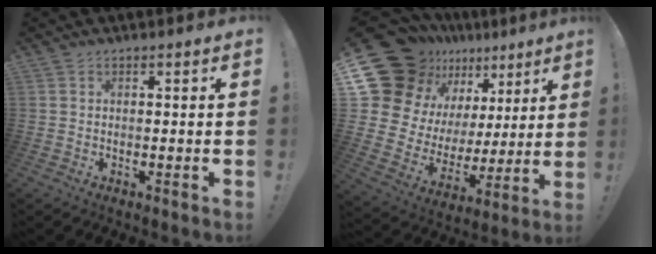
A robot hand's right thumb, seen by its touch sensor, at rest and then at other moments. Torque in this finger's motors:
{"motor_torque": [0.64, 1.62, 0.60, 0.77, 0.17]}